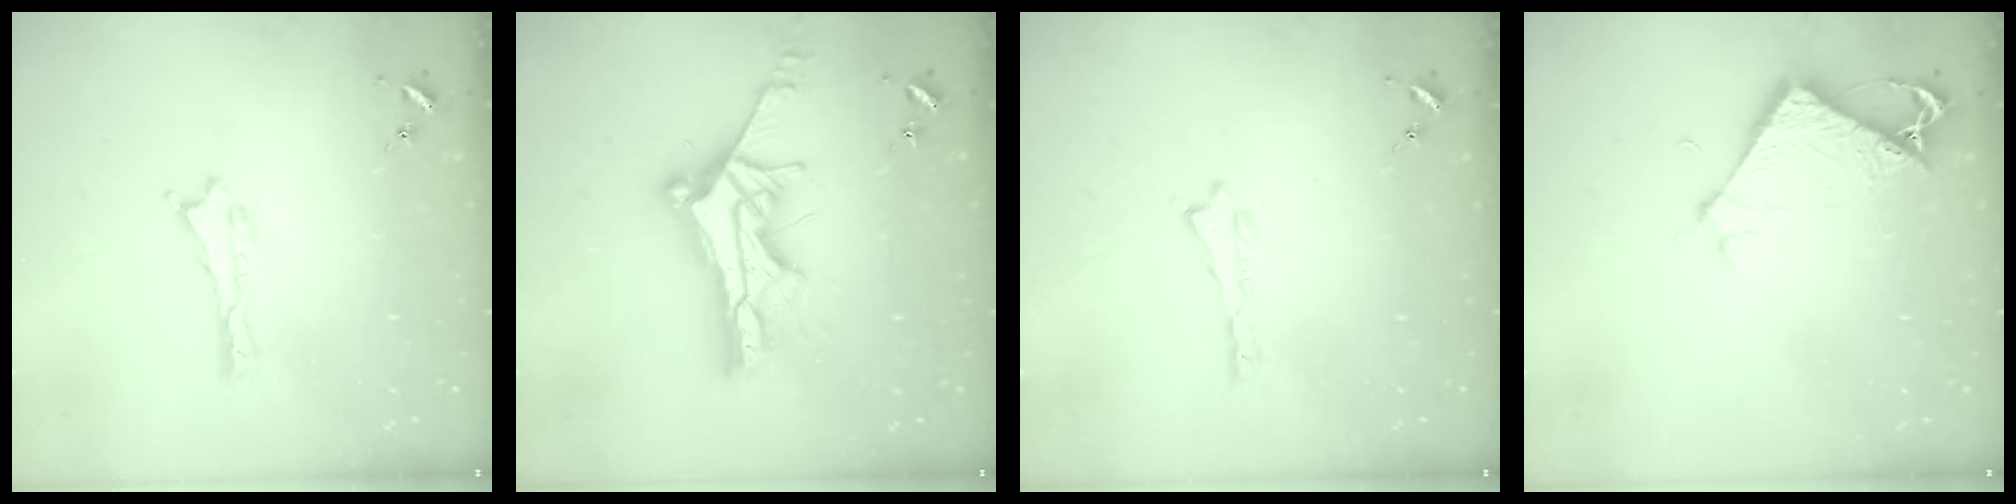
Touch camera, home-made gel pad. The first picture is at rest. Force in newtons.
{"total": 10.9, "press": 10.8, "slide": 0.9}
{"total": 0.0}
{"total": 5.9, "press": 5.8, "slide": 0.5}